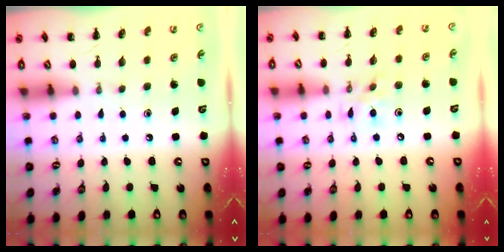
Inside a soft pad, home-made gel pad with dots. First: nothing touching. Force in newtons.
{"total": 9.2, "press": 9.1, "slide": 1.1}